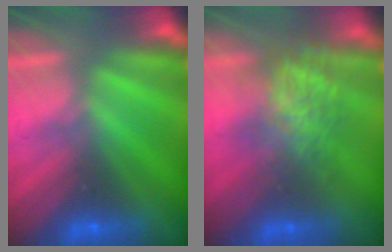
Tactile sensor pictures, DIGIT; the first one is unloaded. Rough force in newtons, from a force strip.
{"total": 7.6}